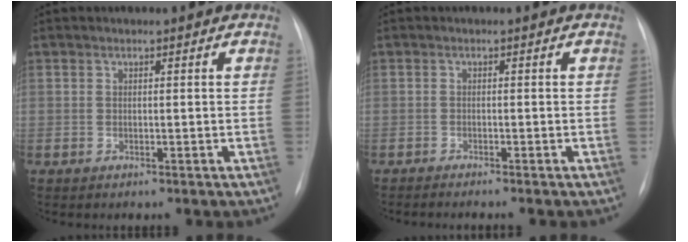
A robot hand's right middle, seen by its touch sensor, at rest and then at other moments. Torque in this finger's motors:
{"motor_torque": [1.07, -0.94, 0.04, 0.00]}